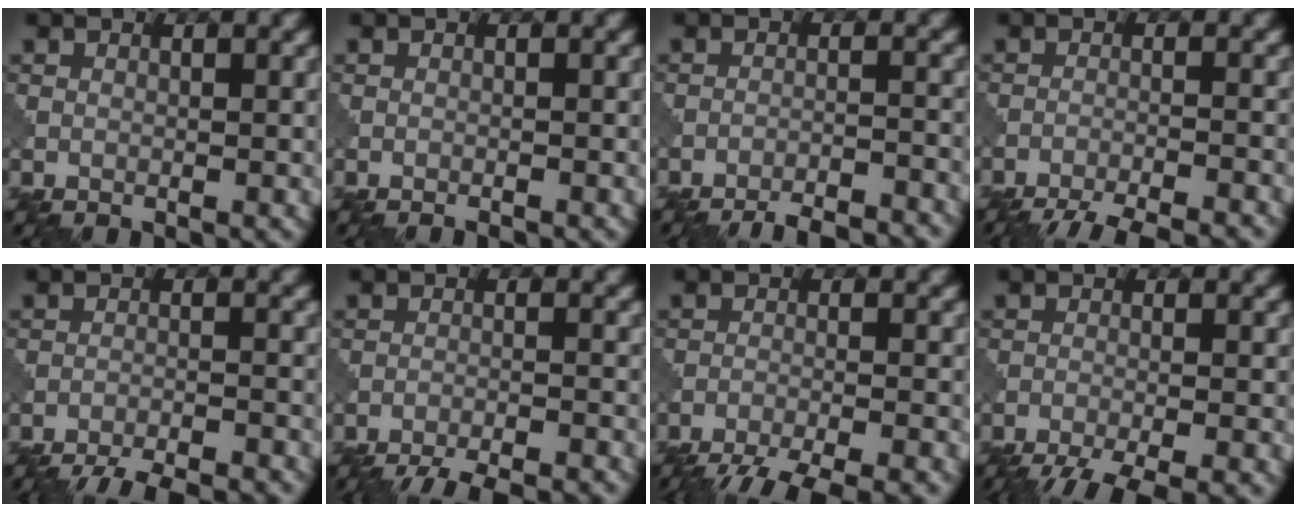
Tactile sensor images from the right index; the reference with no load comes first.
{"total": 0.8, "force": [-0.8, 0.0, 0.3], "torque": [0.001, 0.000, -0.013]}
{"total": 8.9, "force": [-8.4, 1.7, 2.4], "torque": [-0.022, 0.011, -0.110]}
{"total": 8.4, "force": [-7.8, 1.5, 2.9], "torque": [-0.037, -0.006, -0.113]}
{"total": 9.5, "force": [-8.9, 1.8, 2.8], "torque": [-0.034, -0.004, -0.125]}
{"total": 8.8, "force": [-8.3, 1.6, 2.6], "torque": [-0.032, -0.001, -0.117]}
{"total": 8.6, "force": [-7.7, 1.5, 3.7], "torque": [-0.056, -0.017, -0.116]}
{"total": 6.7, "force": [-5.4, 1.1, 3.7], "torque": [-0.053, -0.021, -0.089]}